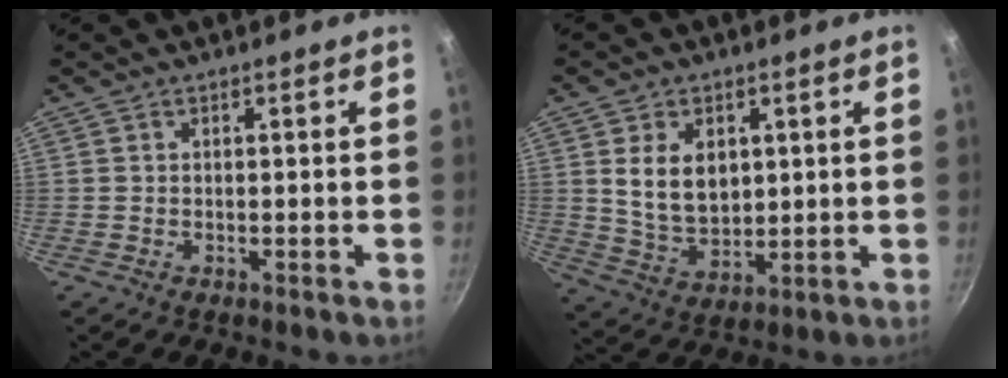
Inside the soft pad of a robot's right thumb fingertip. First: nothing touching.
{"total": 9.9, "force": [2.4, 6.8, 6.8], "torque": [-0.104, -0.021, 0.057]}